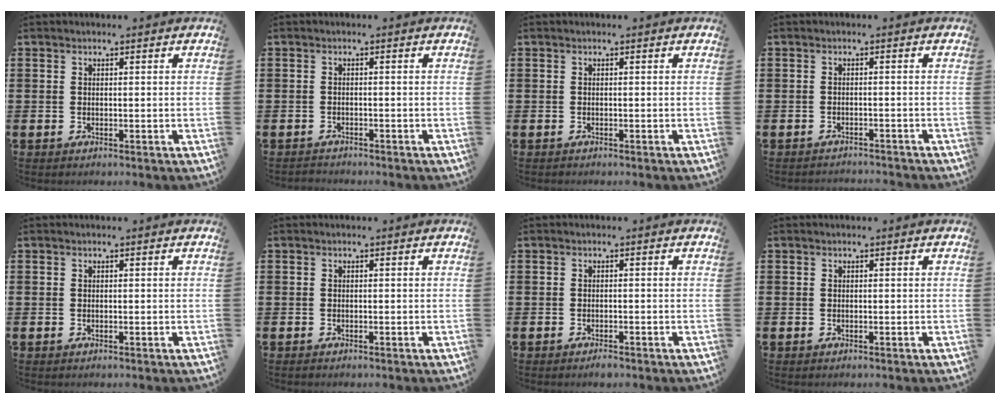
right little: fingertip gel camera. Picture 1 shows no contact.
{"total": 0.8, "force": [-0.8, 0.0, -0.1], "torque": [-0.002, 0.001, -0.018]}
{"total": 0.0}
{"total": 1.1, "force": [-1.1, -0.1, -0.1], "torque": [-0.001, 0.003, -0.024]}
{"total": 0.0}
{"total": 0.0}
{"total": 0.8, "force": [-0.7, 0.2, 0.3], "torque": [-0.008, -0.003, -0.014]}
{"total": 0.0}